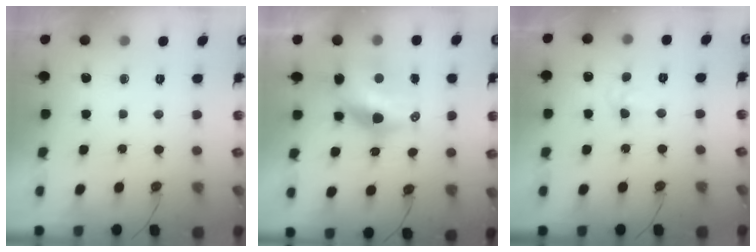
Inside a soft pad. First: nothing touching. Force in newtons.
{"total": 12.8, "press": 12.8, "slide": 1.2}
{"total": 3.7, "press": 3.7, "slide": 0.6}